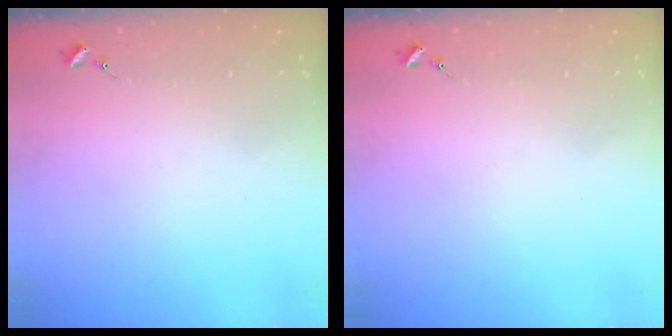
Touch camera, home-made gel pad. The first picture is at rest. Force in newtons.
{"total": 0.0}